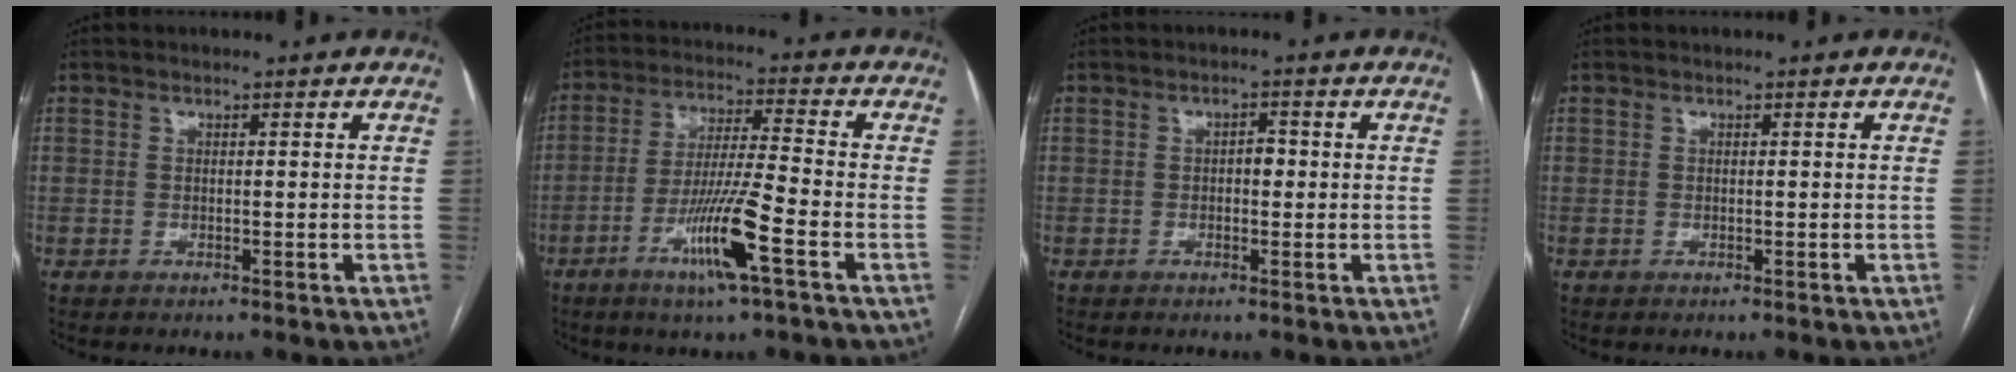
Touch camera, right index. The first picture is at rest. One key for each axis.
{"total": 10.8, "fx": -4.9, "fy": -0.3, "fz": 9.6, "tx": -0.184, "ty": -0.011, "tz": -0.094}
{"total": 1.8, "fx": -0.1, "fy": 1.0, "fz": 1.5, "tx": -0.018, "ty": 0.007, "tz": -0.003}
{"total": 0.0}